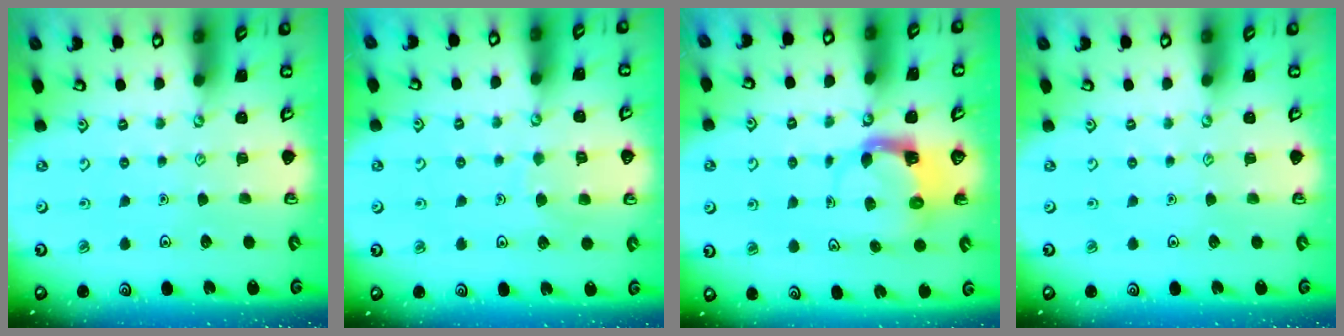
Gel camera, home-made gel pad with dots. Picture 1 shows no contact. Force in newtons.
{"total": 5.2, "press": 5.2, "slide": 0.5}
{"total": 3.9, "press": 3.8, "slide": 0.6}
{"total": 0.0}